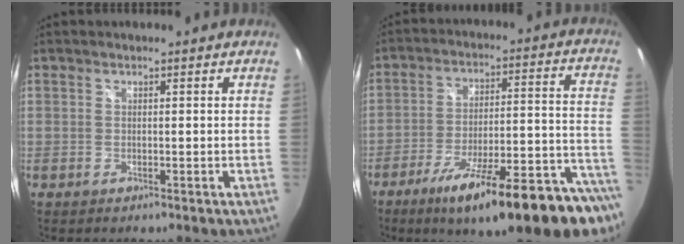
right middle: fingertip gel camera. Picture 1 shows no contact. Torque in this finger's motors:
{"motor_torque": [1.38, -0.76, 0.72, 0.21]}